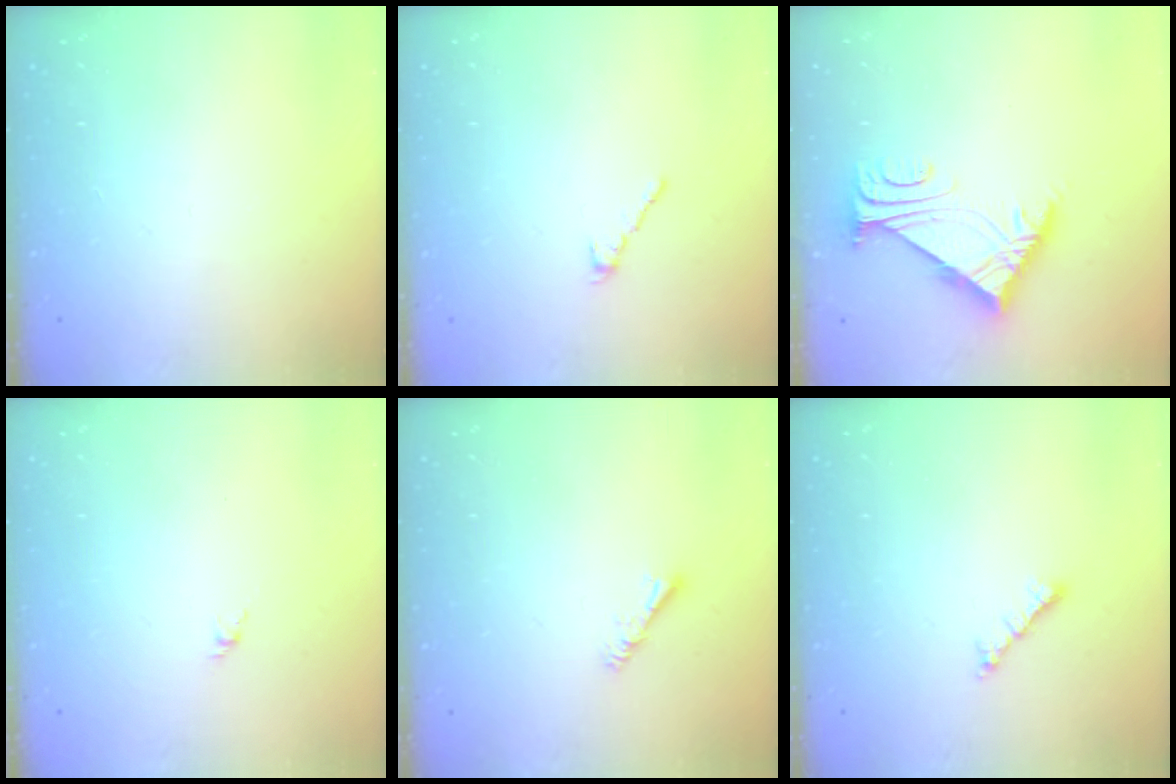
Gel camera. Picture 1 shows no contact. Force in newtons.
{"total": 1.7, "press": 1.5, "slide": 0.6}
{"total": 7.2, "press": 7.2, "slide": 1.1}
{"total": 1.6, "press": 1.5, "slide": 0.6}
{"total": 3.2, "press": 3.2, "slide": 0.6}
{"total": 2.0, "press": 1.9, "slide": 0.5}